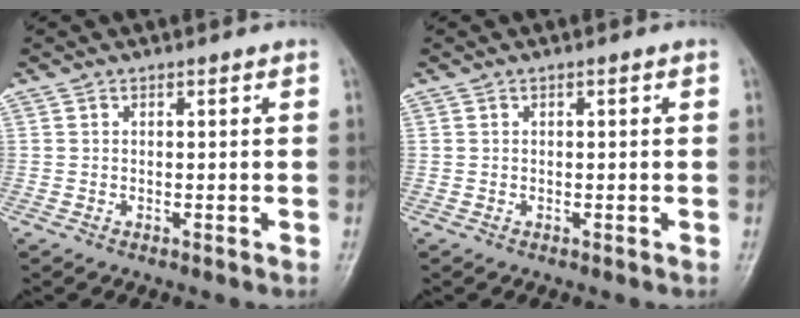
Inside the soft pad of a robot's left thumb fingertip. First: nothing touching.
{"total": 0.0}